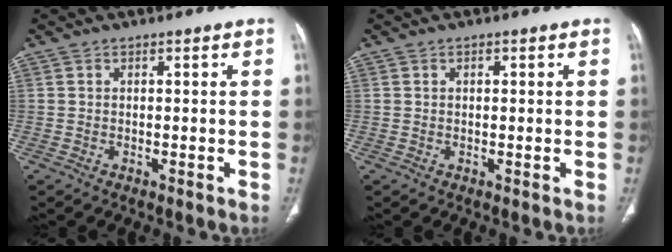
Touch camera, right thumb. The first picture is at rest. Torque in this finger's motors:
{"motor_torque": [-0.08, -0.30, -0.18, 0.03, 0.04]}